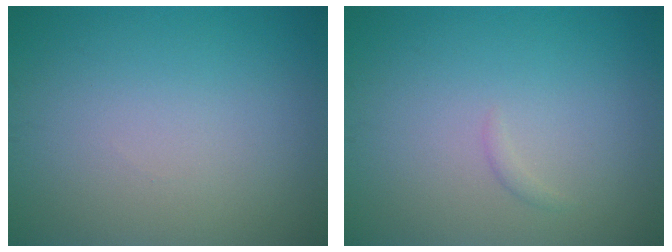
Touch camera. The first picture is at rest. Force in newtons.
{"total": 0.5, "press": 0.5, "slide": 0.1}